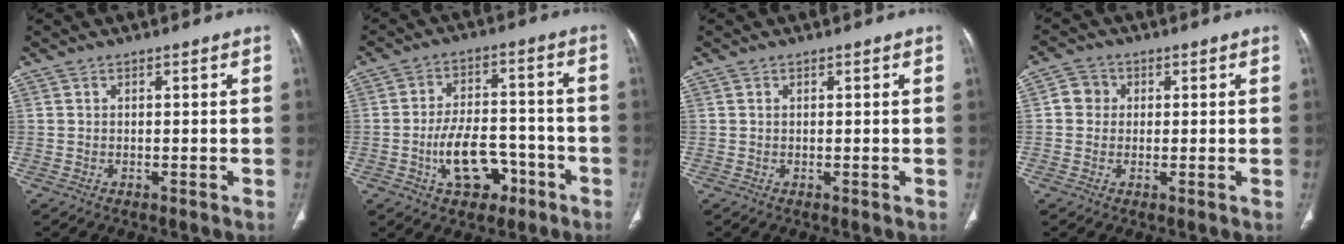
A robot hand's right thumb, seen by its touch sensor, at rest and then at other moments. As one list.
[{"total": 11.0, "force": [-5.2, 6.7, 7.0], "torque": [-0.089, 0.053, -0.073]}, {"total": 0.0}, {"total": 3.7, "force": [0.4, 3.5, 1.3], "torque": [-0.005, 0.007, 0.002]}]